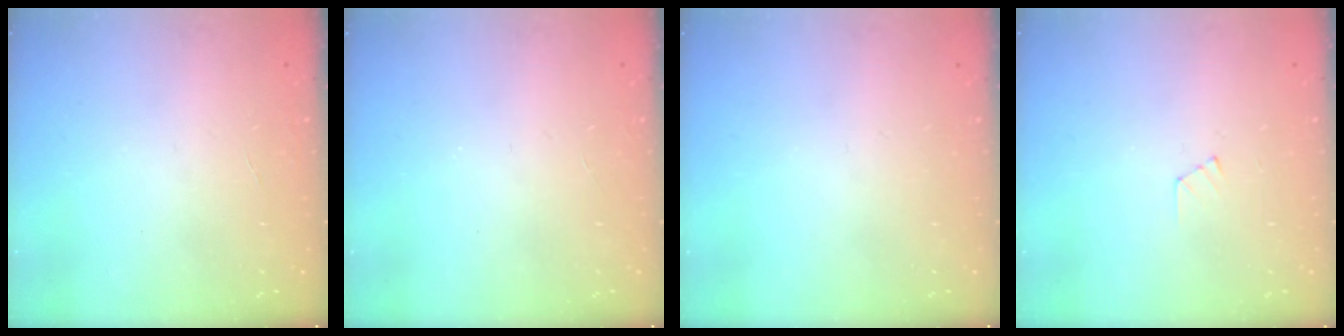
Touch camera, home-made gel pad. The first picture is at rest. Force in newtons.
{"total": 0.0}
{"total": 0.0}
{"total": 3.8, "press": 3.8, "slide": 0.3}